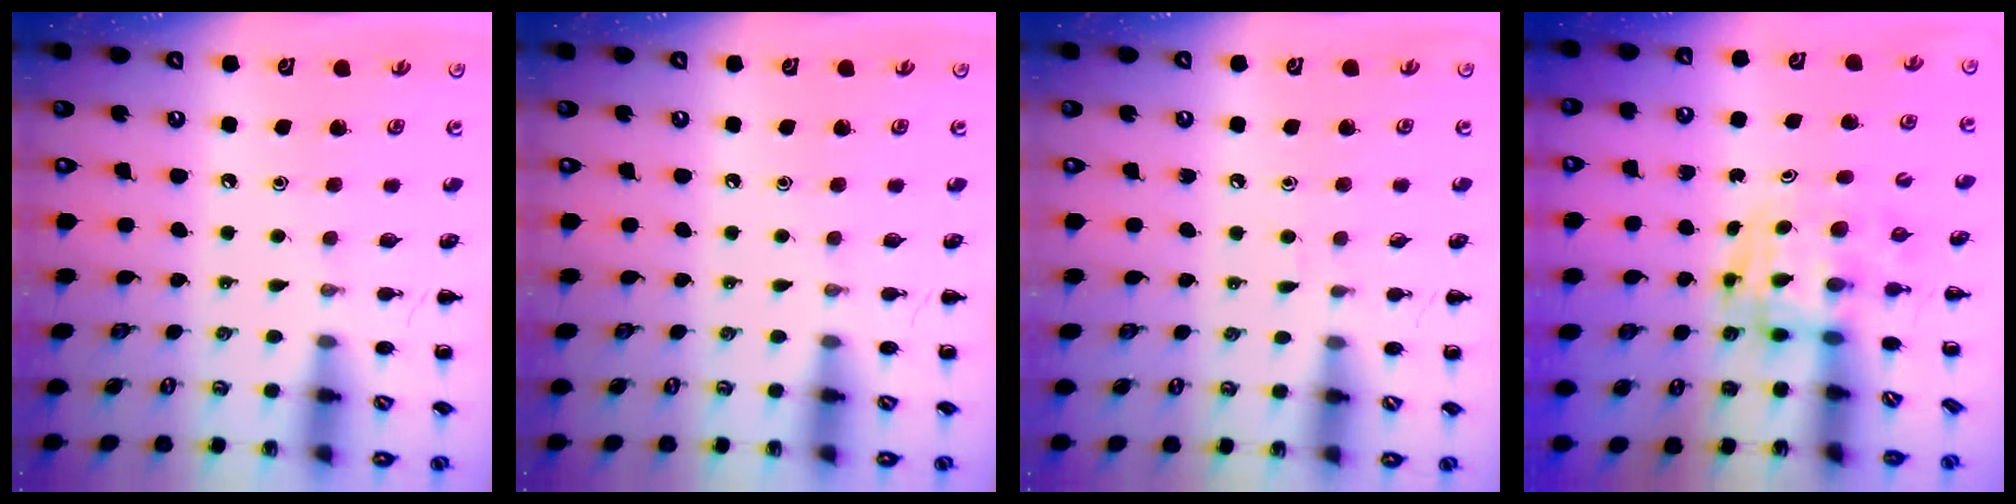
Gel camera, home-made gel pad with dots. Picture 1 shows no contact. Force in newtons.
{"total": 0.0}
{"total": 3.2, "press": 3.0, "slide": 1.1}
{"total": 3.6, "press": 3.5, "slide": 0.6}